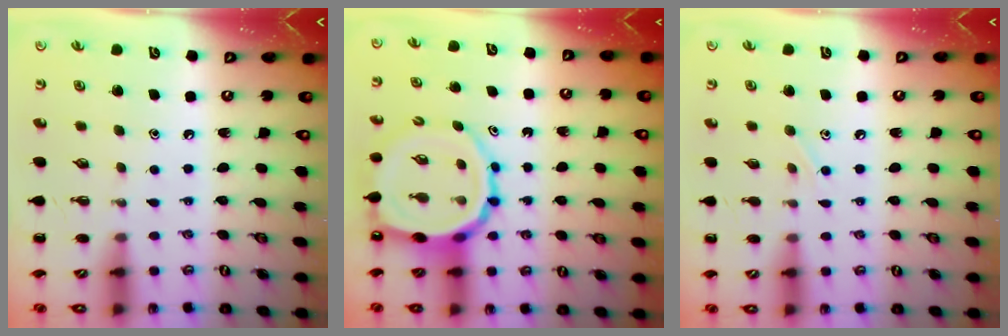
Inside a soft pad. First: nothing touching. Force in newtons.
{"total": 12.8, "press": 12.3, "slide": 3.5}
{"total": 4.1, "press": 3.9, "slide": 1.1}